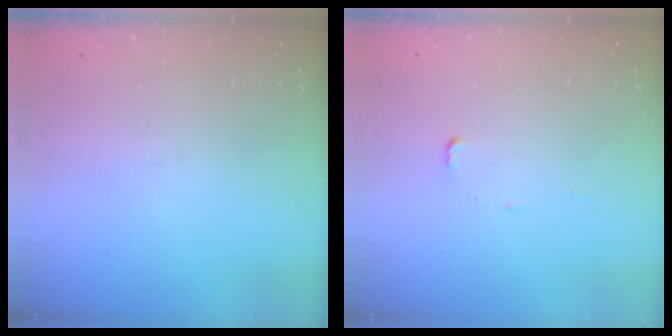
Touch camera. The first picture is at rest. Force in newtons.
{"total": 5.4, "press": 5.4, "slide": 0.5}